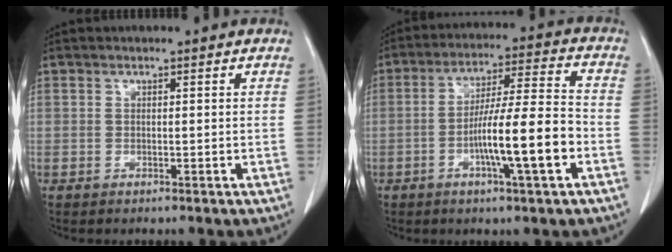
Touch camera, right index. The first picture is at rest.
{"total": 12.3, "force": [-3.9, 0.3, 11.6], "torque": [-0.198, 0.004, -0.068]}